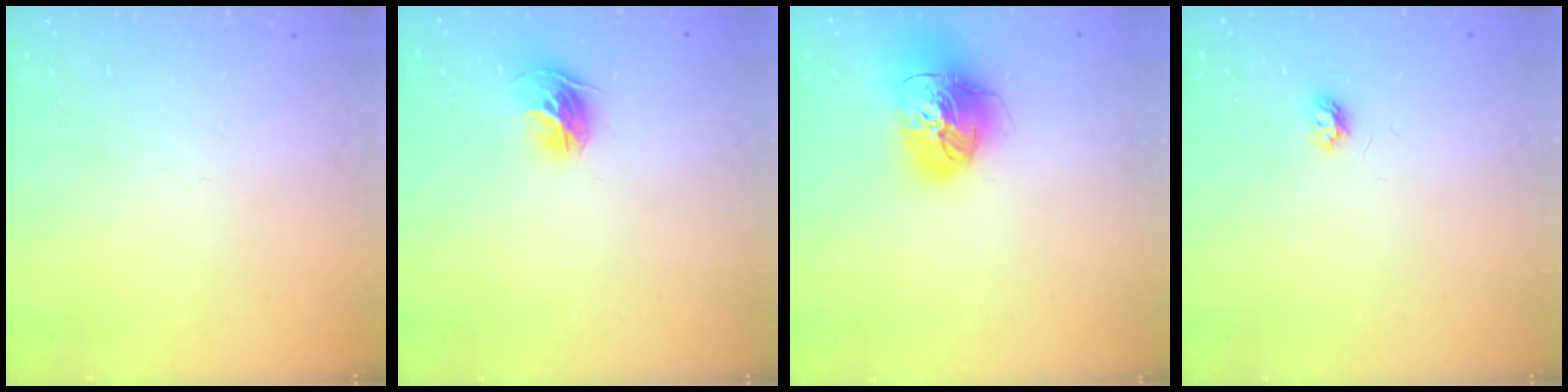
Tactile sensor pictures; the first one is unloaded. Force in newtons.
{"total": 9.9, "press": 9.8, "slide": 1.0}
{"total": 18.6, "press": 18.5, "slide": 2.0}
{"total": 4.2, "press": 4.2, "slide": 0.6}